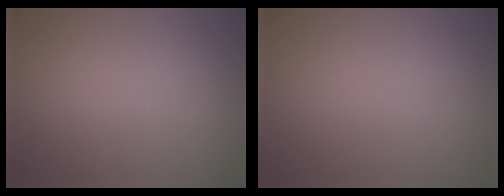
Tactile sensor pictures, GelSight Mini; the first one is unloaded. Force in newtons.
{"total": 0.0}